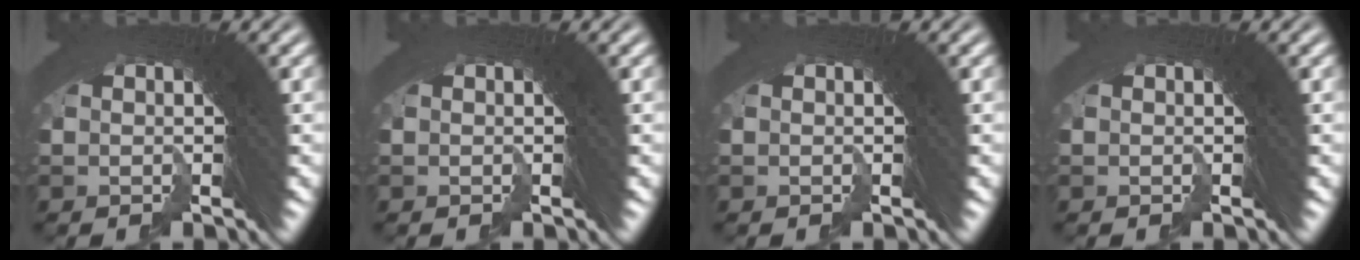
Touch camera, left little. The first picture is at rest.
{"total": 0.0}
{"total": 0.0}
{"total": 0.0}